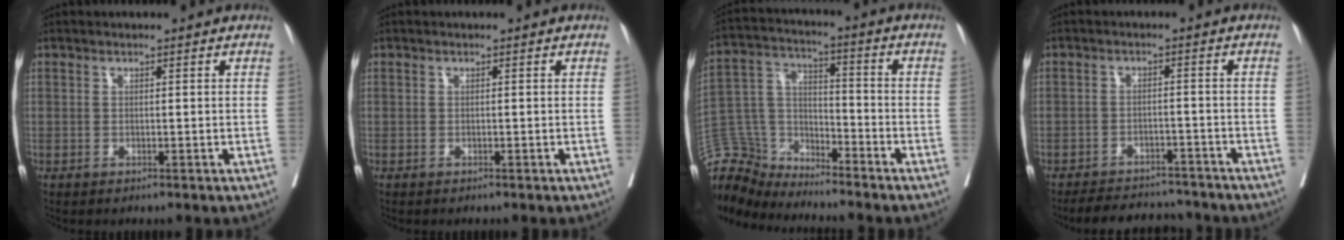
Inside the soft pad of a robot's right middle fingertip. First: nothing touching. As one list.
[{"total": 0.0}, {"total": 10.9, "force": [-10.6, 2.5, -0.1], "torque": [-0.008, 0.040, -0.209]}, {"total": 9.5, "force": [-8.9, 2.6, 2.0], "torque": [-0.025, 0.007, -0.120]}]